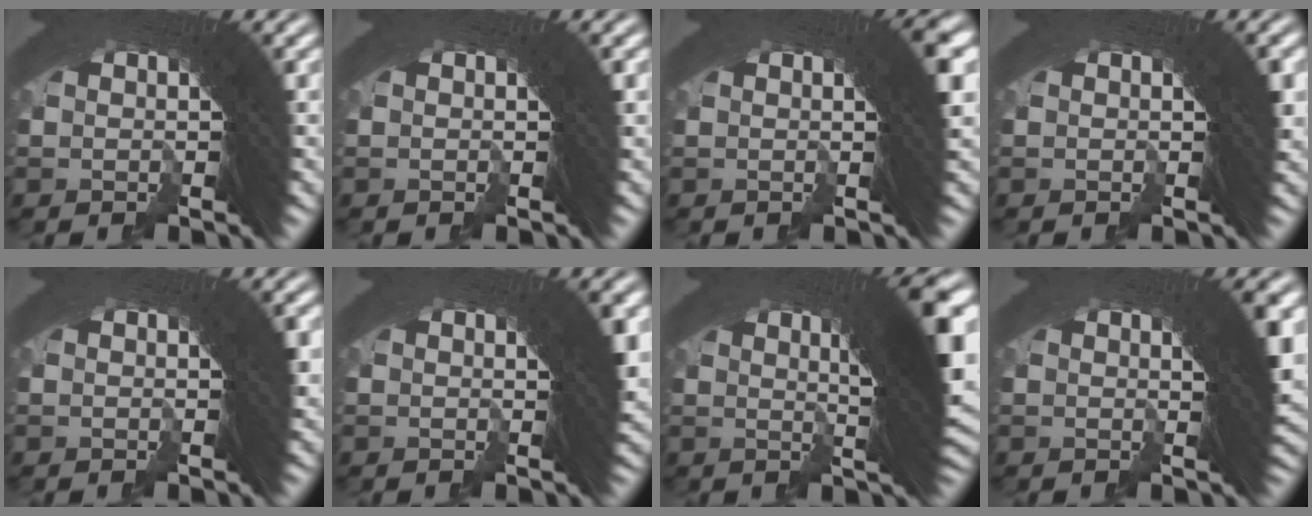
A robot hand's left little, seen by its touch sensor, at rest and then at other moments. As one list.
[{"total": 0.0}, {"total": 3.8, "force": [1.0, 0.6, 3.6], "torque": [-0.036, 0.010, 0.012]}, {"total": 1.2, "force": [0.4, 0.2, 1.1], "torque": [-0.016, 0.001, 0.005]}, {"total": 0.9, "force": [0.3, 0.3, 0.8], "torque": [-0.011, 0.001, 0.003]}, {"total": 2.5, "force": [0.8, 0.2, 2.3], "torque": [-0.028, 0.002, 0.010]}, {"total": 10.1, "force": [2.5, 2.3, 9.5], "torque": [-0.116, 0.016, 0.032]}, {"total": 3.9, "force": [1.2, 0.5, 3.7], "torque": [-0.040, 0.005, 0.016]}]